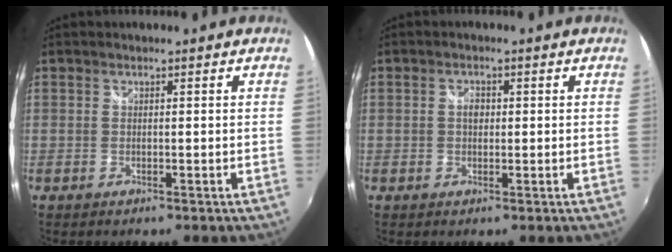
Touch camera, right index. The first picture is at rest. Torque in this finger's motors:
{"motor_torque": [0.83, 0.06, 0.21, 0.06]}